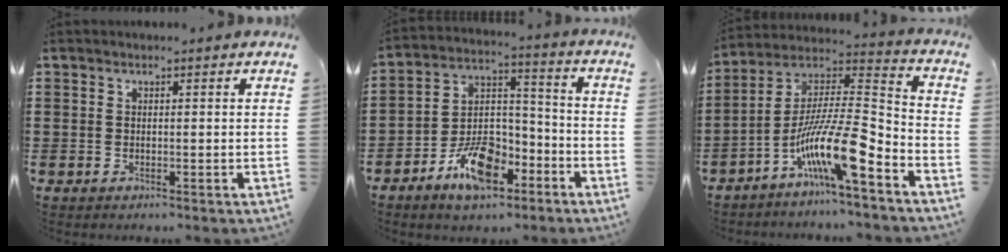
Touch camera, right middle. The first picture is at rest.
{"total": 10.7, "force": [-6.8, 4.7, 6.7], "torque": [-0.131, 0.018, -0.124]}
{"total": 12.5, "force": [-7.7, 1.3, 9.8], "torque": [-0.203, -0.016, -0.156]}